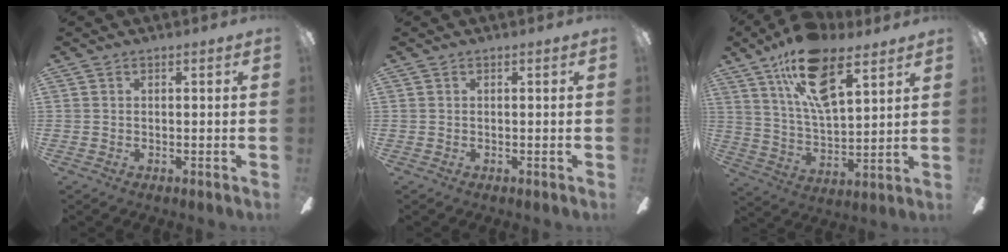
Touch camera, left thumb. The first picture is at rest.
{"total": 0.0}
{"total": 18.2, "force": [10.8, 8.1, 12.3], "torque": [-0.212, -0.035, 0.187]}